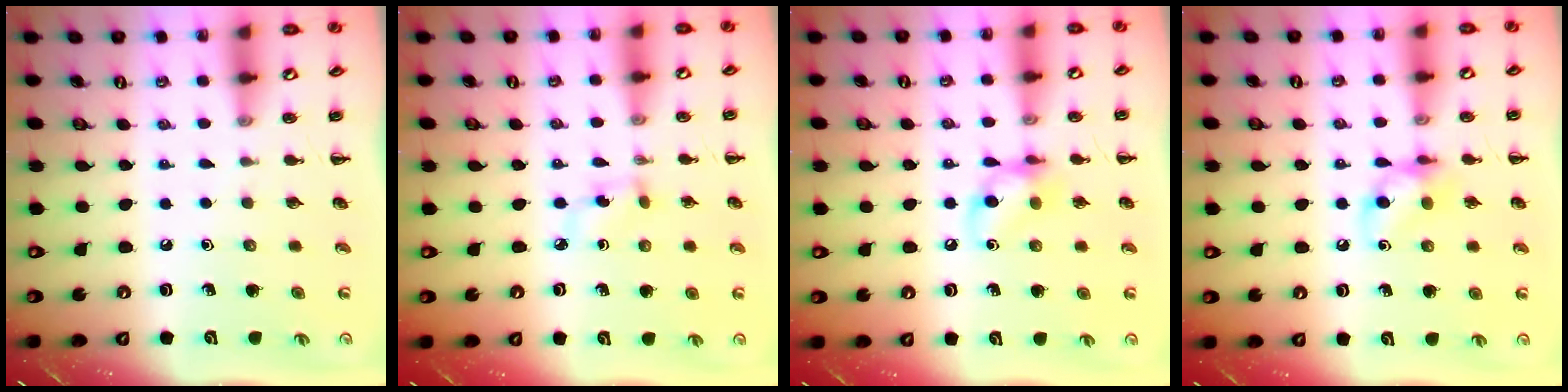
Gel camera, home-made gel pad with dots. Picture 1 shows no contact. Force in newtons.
{"total": 4.6, "press": 4.4, "slide": 1.5}
{"total": 10.1, "press": 10.0, "slide": 1.5}
{"total": 8.6, "press": 8.6, "slide": 0.6}